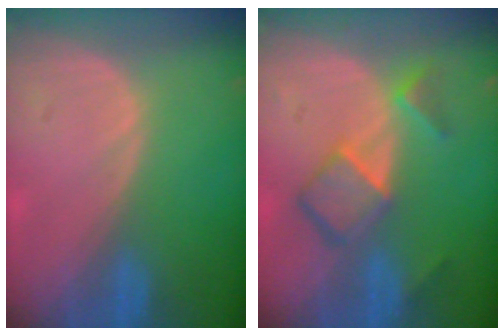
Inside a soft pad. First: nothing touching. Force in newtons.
{"total": 6.9, "press": 6.0, "slide": 3.5}